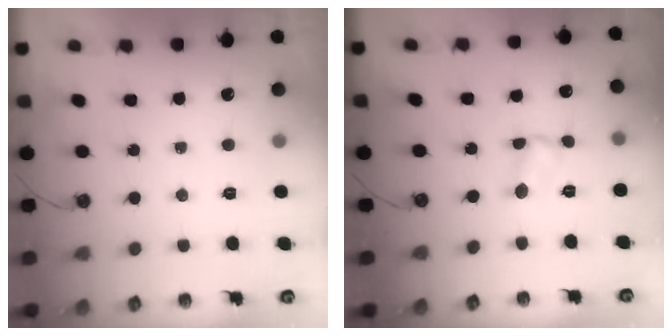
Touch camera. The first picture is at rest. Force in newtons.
{"total": 1.8, "press": 1.8, "slide": 0.3}